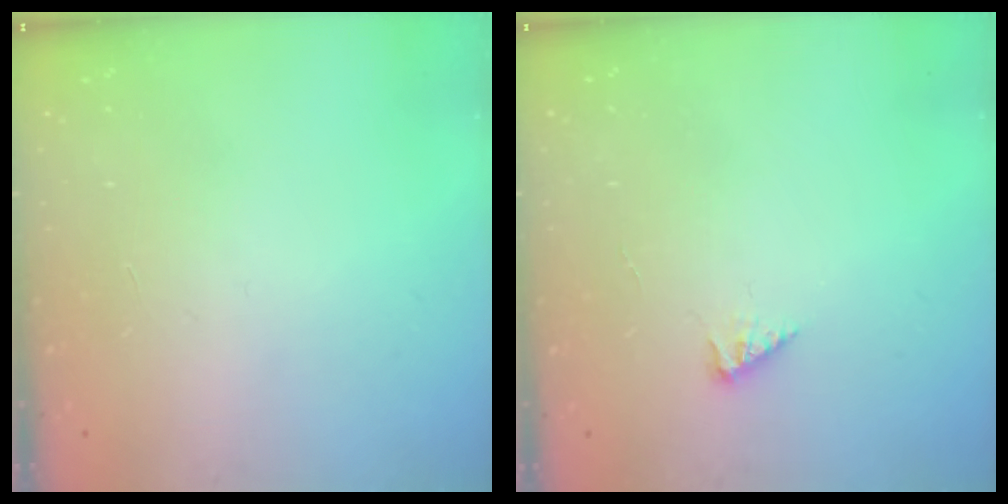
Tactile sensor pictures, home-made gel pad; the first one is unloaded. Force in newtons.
{"total": 2.7, "press": 2.7, "slide": 0.4}